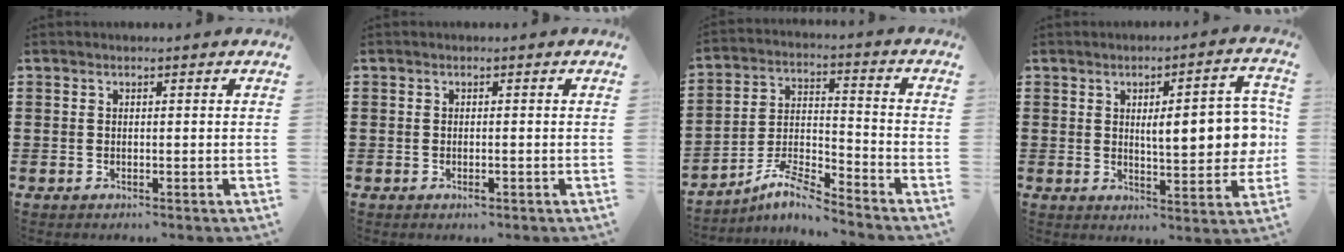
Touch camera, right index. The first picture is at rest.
{"total": 0.9, "force": [-0.4, 0.2, 0.8], "torque": [-0.017, -0.005, -0.006]}
{"total": 7.7, "force": [-6.6, 1.1, 3.8], "torque": [-0.086, 0.002, -0.130]}
{"total": 9.5, "force": [0.9, 2.9, 9.0], "torque": [-0.124, -0.007, 0.006]}